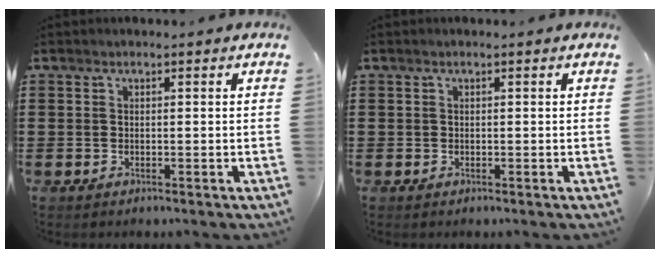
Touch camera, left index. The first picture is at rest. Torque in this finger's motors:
{"motor_torque": [0.06, 0.02, 0.00, 0.00]}